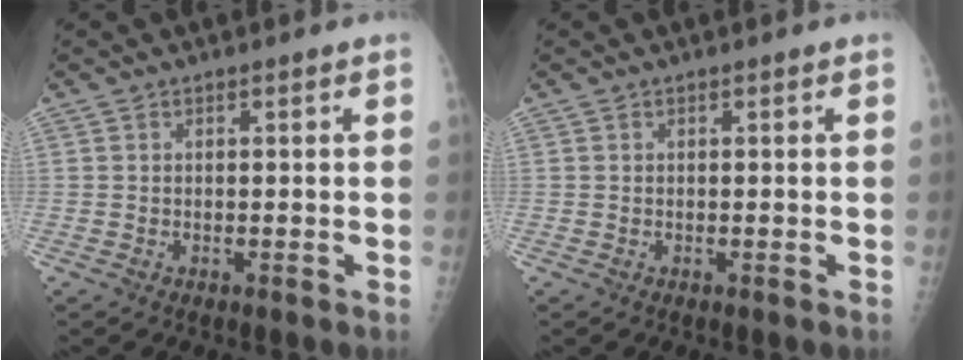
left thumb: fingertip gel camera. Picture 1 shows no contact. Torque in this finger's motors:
{"motor_torque": [-0.11, 0.10, -0.02, -0.02, 0.00]}